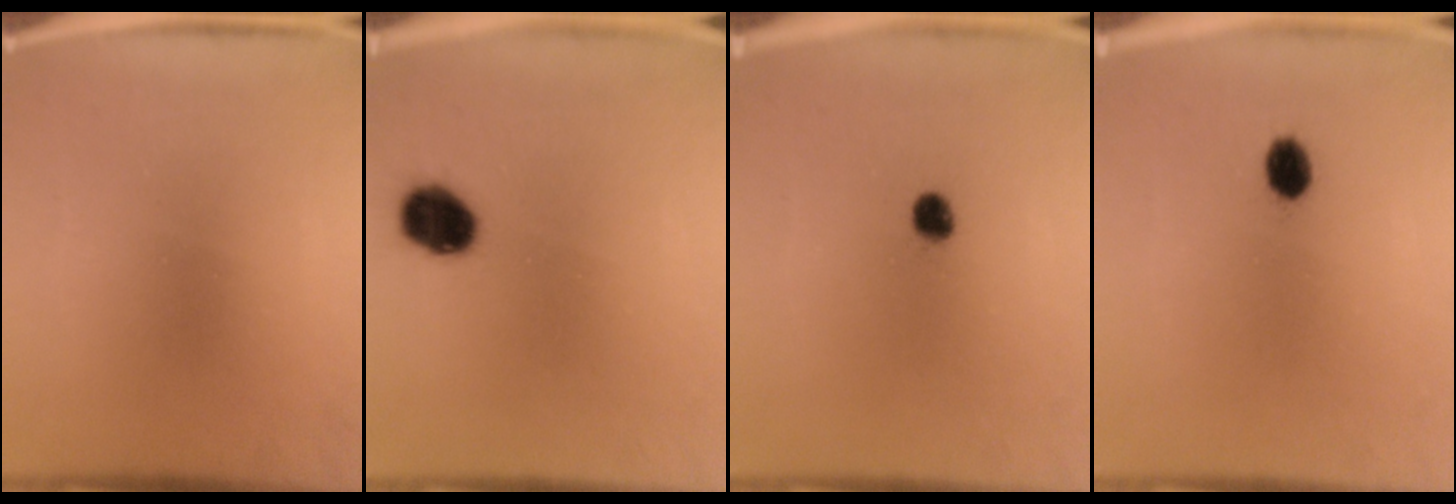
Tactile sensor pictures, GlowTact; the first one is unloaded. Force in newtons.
{"total": 8.6}
{"total": 3.2}
{"total": 3.5}